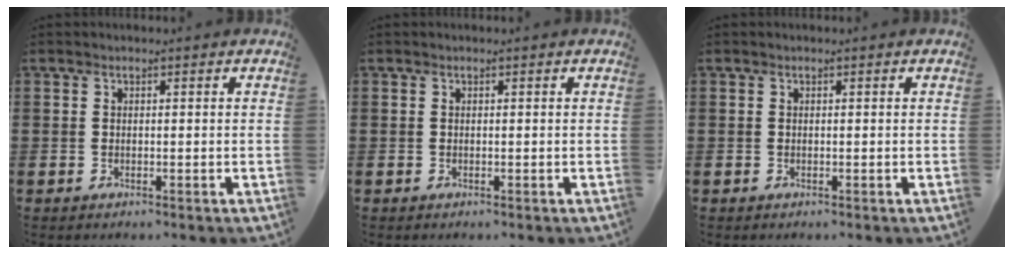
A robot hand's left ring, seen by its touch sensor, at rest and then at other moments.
{"total": 0.0}
{"total": 0.0}